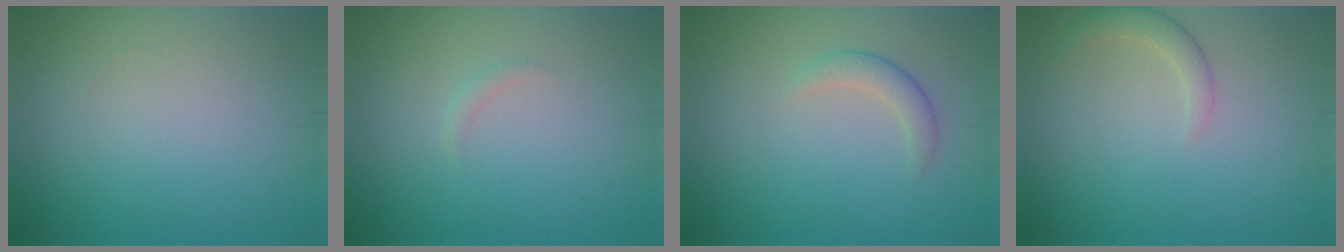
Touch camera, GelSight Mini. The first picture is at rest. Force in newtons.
{"total": 0.6, "press": 0.6, "slide": 0.1}
{"total": 1.8, "press": 1.8, "slide": 0.1}
{"total": 1.8, "press": 1.8, "slide": 0.2}